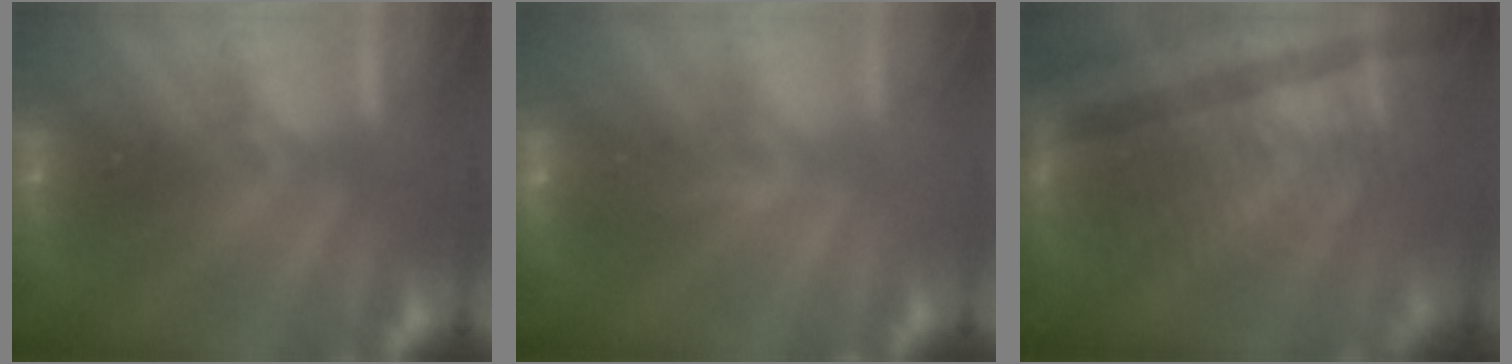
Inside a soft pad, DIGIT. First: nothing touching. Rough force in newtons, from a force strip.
{"total": 4.8}
{"total": 3.3}